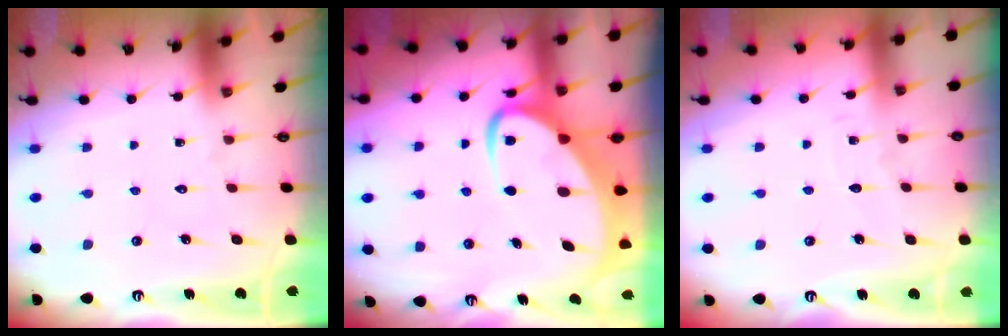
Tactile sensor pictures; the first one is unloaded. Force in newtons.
{"total": 8.3, "press": 8.3, "slide": 0.9}
{"total": 3.4, "press": 3.4, "slide": 0.3}